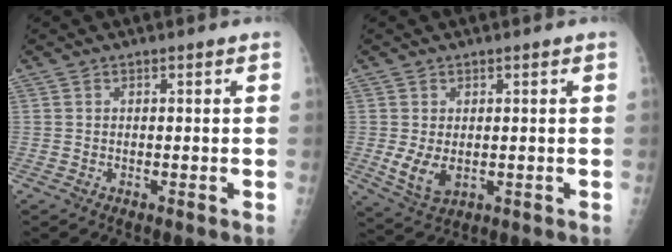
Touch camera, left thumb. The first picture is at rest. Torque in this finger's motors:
{"motor_torque": [-0.19, 0.47, 0.62, 0.07, 0.08]}